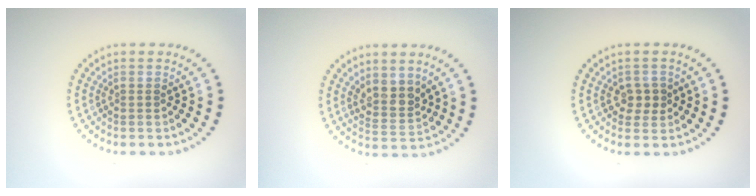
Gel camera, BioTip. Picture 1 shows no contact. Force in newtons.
{"total": 2.5, "press": 2.1, "slide": 1.4}
{"total": 1.9, "press": 1.8, "slide": 0.5}